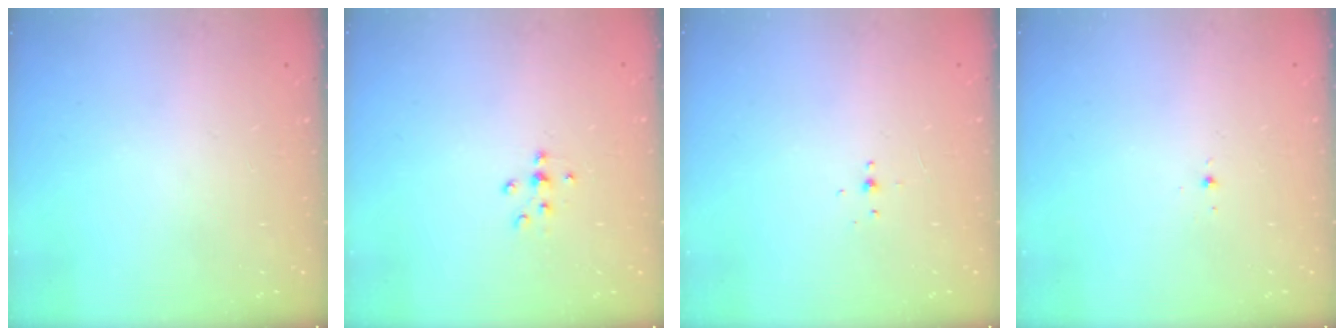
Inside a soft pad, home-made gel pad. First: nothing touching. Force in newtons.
{"total": 3.9, "press": 3.7, "slide": 1.1}
{"total": 2.4, "press": 2.3, "slide": 0.7}
{"total": 2.9, "press": 2.8, "slide": 0.8}